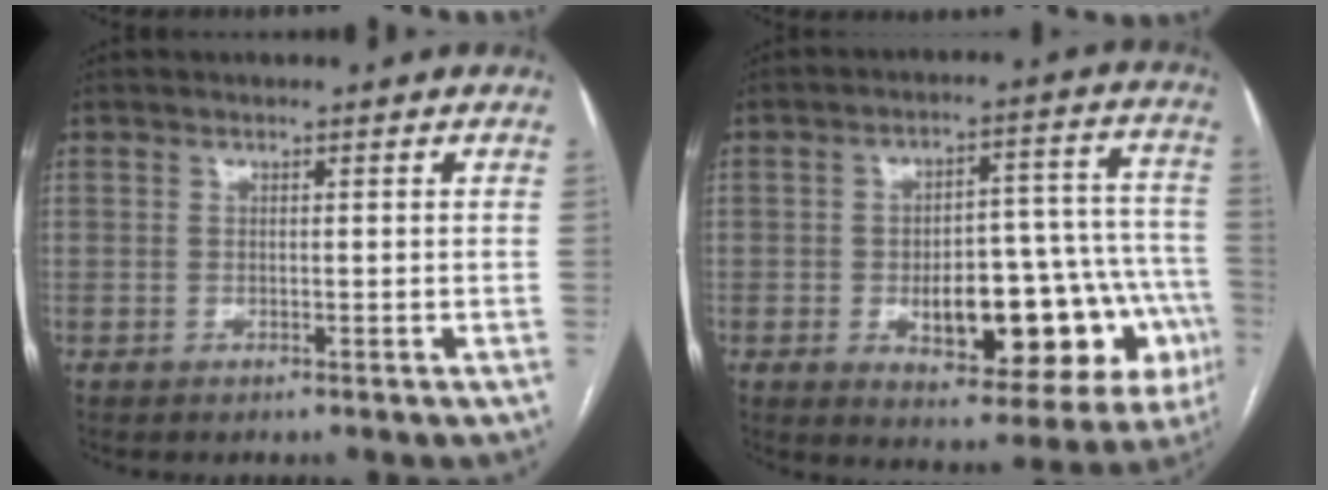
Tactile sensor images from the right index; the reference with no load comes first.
{"total": 20.0, "force": [-5.9, 8.5, 17.1], "torque": [-0.151, 0.045, -0.055]}